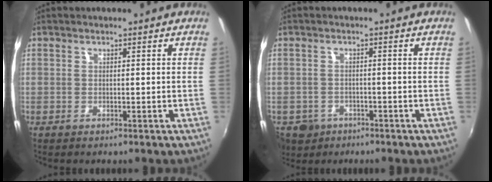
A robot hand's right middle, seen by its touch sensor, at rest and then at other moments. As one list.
[{"total": 6.9, "force": [-3.6, 5.4, 2.3], "torque": [-0.068, -0.011, -0.054]}]